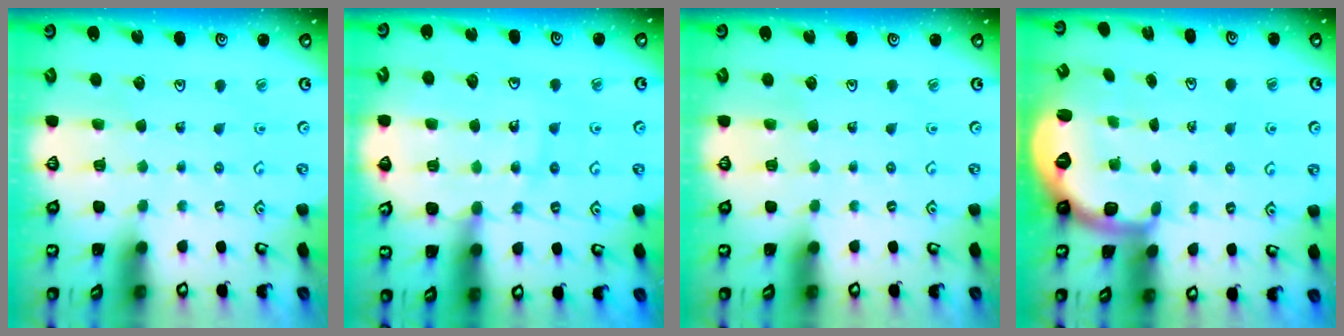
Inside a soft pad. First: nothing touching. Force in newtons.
{"total": 12.8, "press": 12.5, "slide": 2.9}
{"total": 0.0}
{"total": 2.1, "press": 1.9, "slide": 1.0}